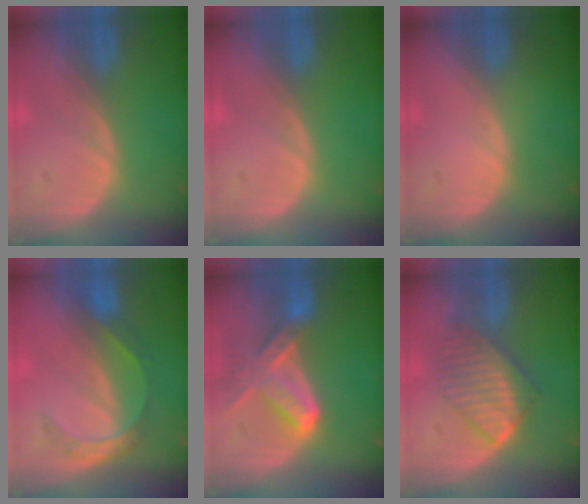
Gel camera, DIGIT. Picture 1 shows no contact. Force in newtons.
{"total": 0.0}
{"total": 0.0}
{"total": 4.5, "press": 4.5, "slide": 0.2}
{"total": 7.2, "press": 6.7, "slide": 2.8}
{"total": 6.7, "press": 6.4, "slide": 1.8}